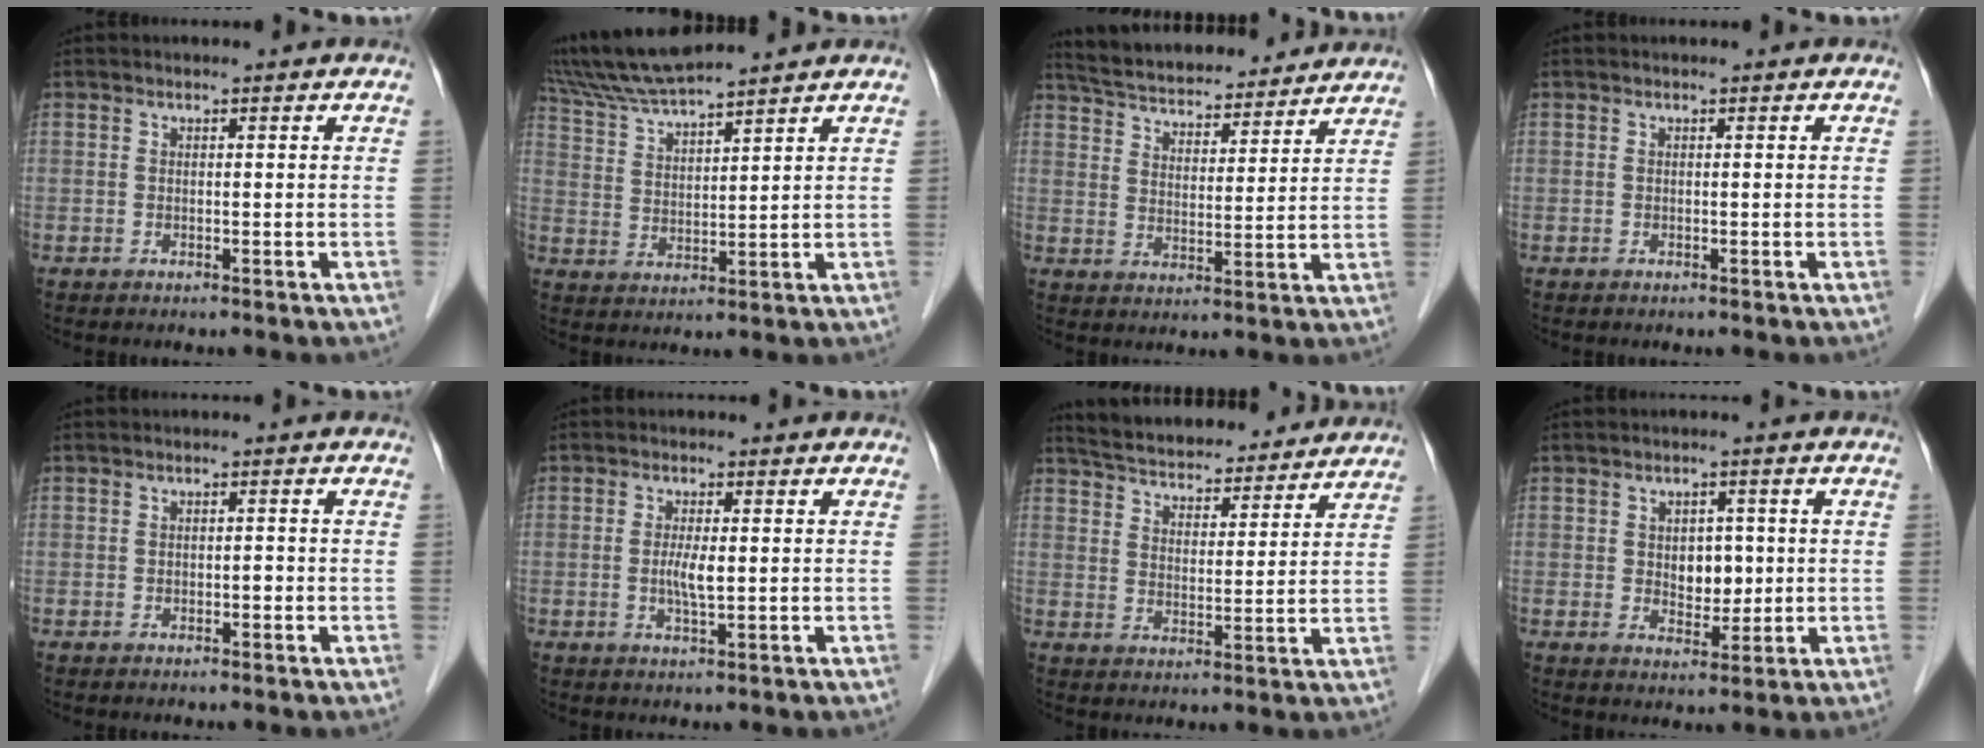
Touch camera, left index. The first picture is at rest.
{"total": 10.1, "force": [9.2, -0.5, 4.1], "torque": [-0.085, 0.027, 0.172]}
{"total": 18.3, "force": [17.0, 4.0, 5.6], "torque": [-0.096, 0.029, 0.253]}
{"total": 0.0}
{"total": 0.8, "force": [-0.3, 0.4, 0.7], "torque": [-0.009, 0.002, -0.006]}
{"total": 2.9, "force": [-0.1, 0.4, 2.8], "torque": [-0.059, -0.004, 0.000]}
{"total": 19.2, "force": [17.8, 4.7, 5.4], "torque": [-0.083, 0.023, 0.247]}
{"total": 4.2, "force": [0.4, 3.0, 3.0], "torque": [-0.041, 0.006, 0.013]}